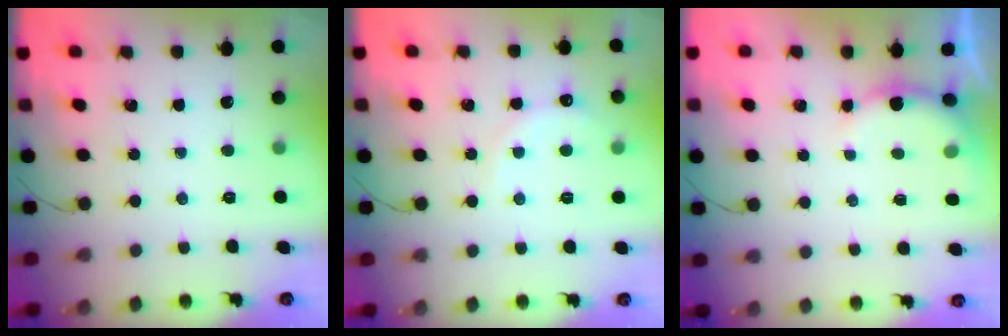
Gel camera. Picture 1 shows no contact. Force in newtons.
{"total": 6.0, "press": 5.9, "slide": 1.4}
{"total": 6.0, "press": 5.9, "slide": 1.2}